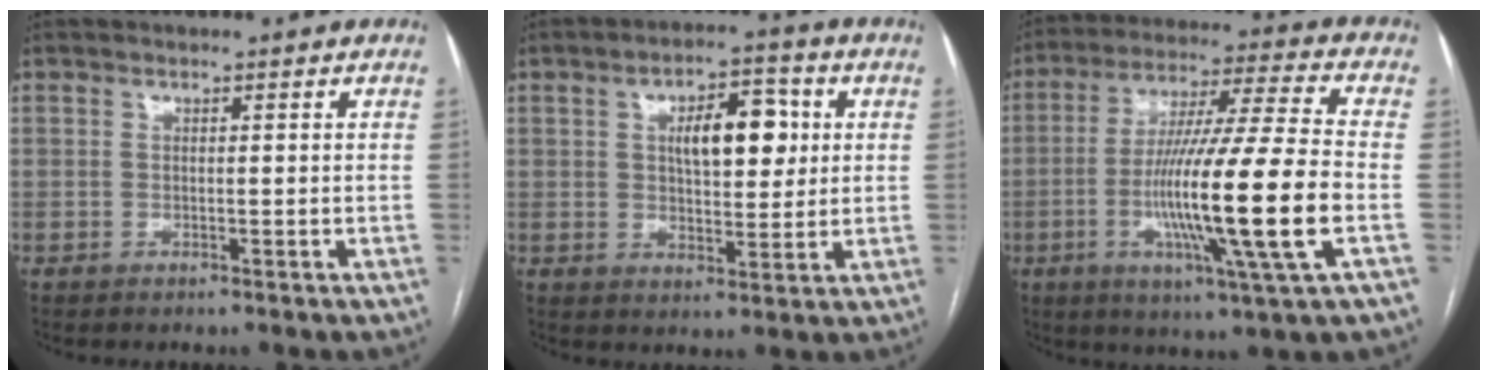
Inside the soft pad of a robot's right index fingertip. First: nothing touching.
{"total": 8.9, "force": [2.2, 3.8, 7.8], "torque": [-0.119, 0.017, 0.035]}
{"total": 19.2, "force": [-4.4, -0.8, 18.7], "torque": [-0.345, -0.015, -0.085]}